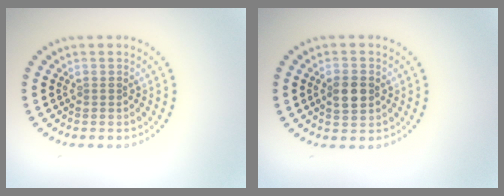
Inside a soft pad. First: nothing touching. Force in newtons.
{"total": 2.5, "press": 2.5, "slide": 0.1}